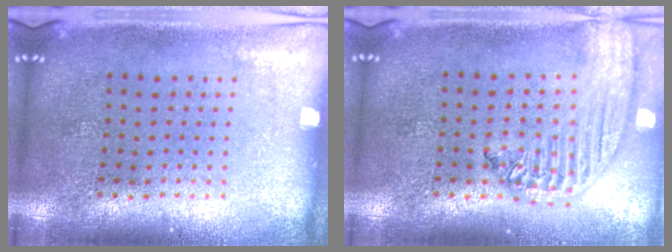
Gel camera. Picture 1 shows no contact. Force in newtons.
{"total": 2.3, "press": 2.0, "slide": 1.2}